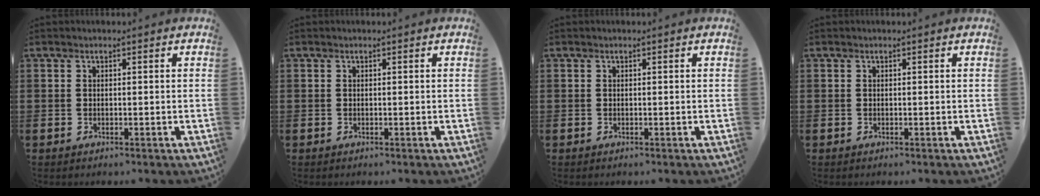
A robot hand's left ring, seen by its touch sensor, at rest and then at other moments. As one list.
[{"total": 0.0}, {"total": 0.0}, {"total": 0.0}]